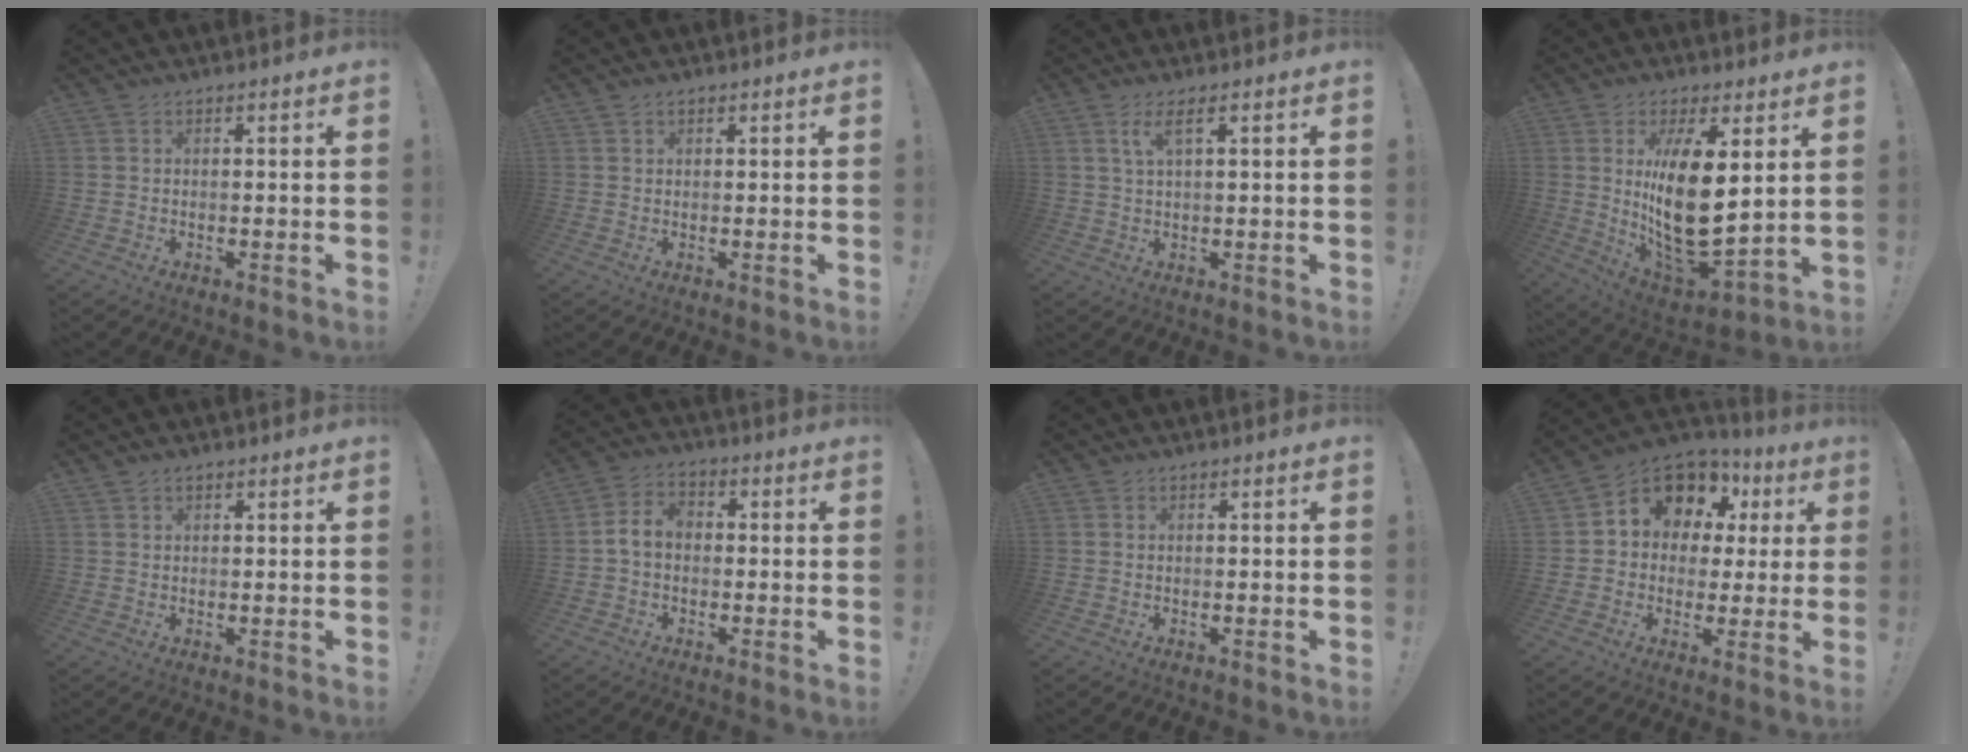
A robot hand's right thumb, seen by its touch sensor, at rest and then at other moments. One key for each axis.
{"total": 0.8, "fx": 0.7, "fy": 0.5, "fz": 0.1, "tx": -0.001, "ty": 0.000, "tz": 0.013}
{"total": 4.2, "fx": 2.1, "fy": 0.8, "fz": 3.6, "tx": -0.065, "ty": -0.002, "tz": 0.034}
{"total": 18.4, "fx": 4.7, "fy": 8.4, "fz": 15.7, "tx": -0.291, "ty": -0.055, "tz": 0.085}
{"total": 1.1, "fx": 0.9, "fy": 0.6, "fz": 0.3, "tx": -0.005, "ty": -0.001, "tz": 0.016}
{"total": 6.8, "fx": -0.7, "fy": 4.7, "fz": 4.9, "tx": -0.091, "ty": 0.012, "tz": -0.013}
{"total": 0.0}
{"total": 11.2, "fx": 5.3, "fy": 8.4, "fz": 5.1, "tx": -0.078, "ty": -0.037, "tz": 0.100}